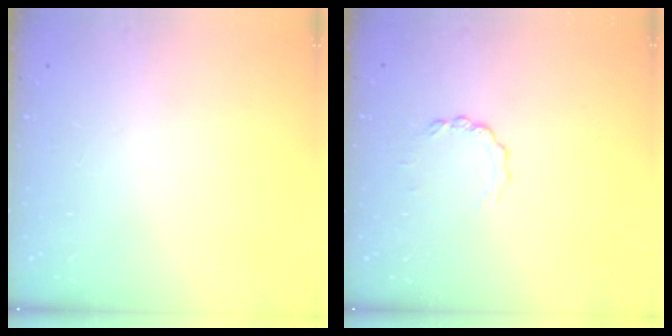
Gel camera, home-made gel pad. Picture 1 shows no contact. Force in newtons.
{"total": 2.8, "press": 2.8, "slide": 0.3}